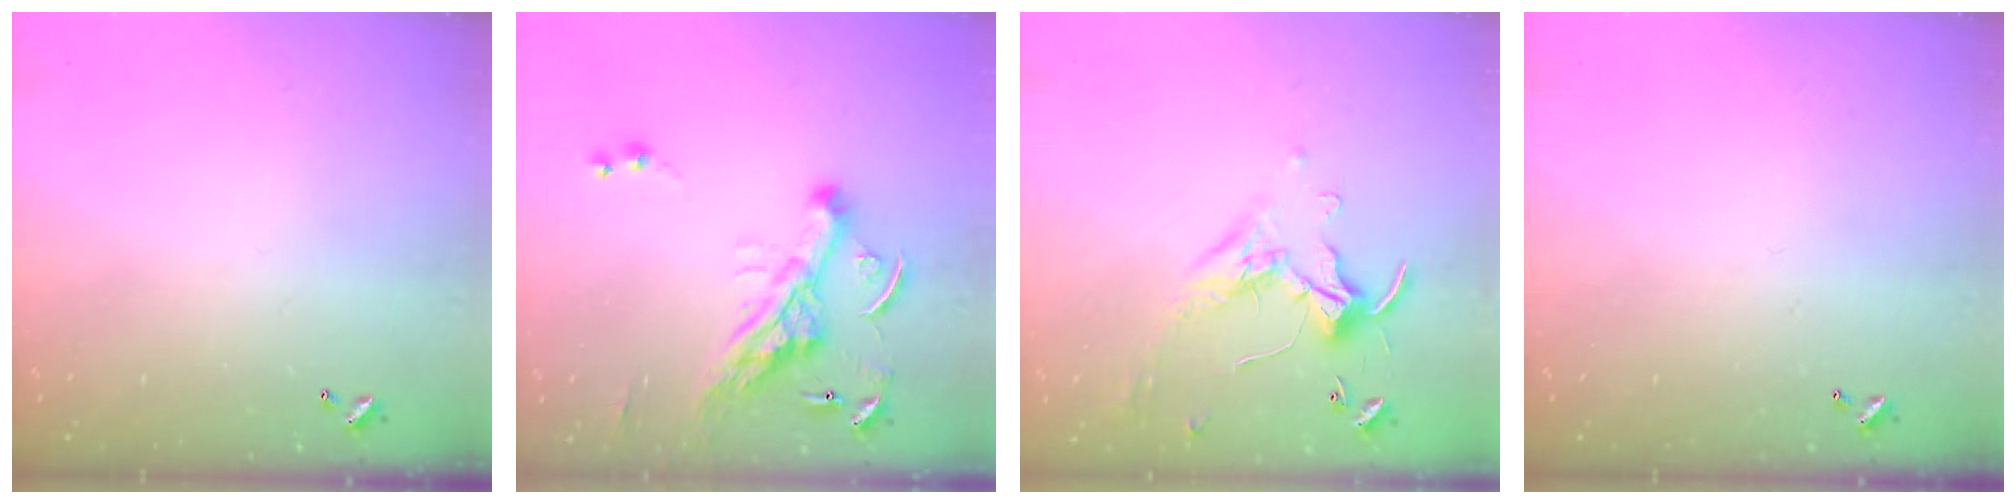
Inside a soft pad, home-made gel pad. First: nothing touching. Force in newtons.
{"total": 8.5, "press": 8.4, "slide": 1.3}
{"total": 0.0}
{"total": 0.0}